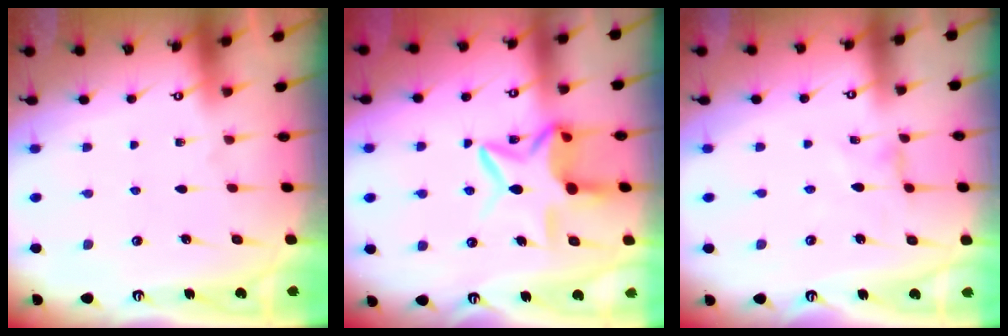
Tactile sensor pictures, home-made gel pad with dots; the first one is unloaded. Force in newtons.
{"total": 11.8, "press": 11.8, "slide": 1.1}
{"total": 0.0}